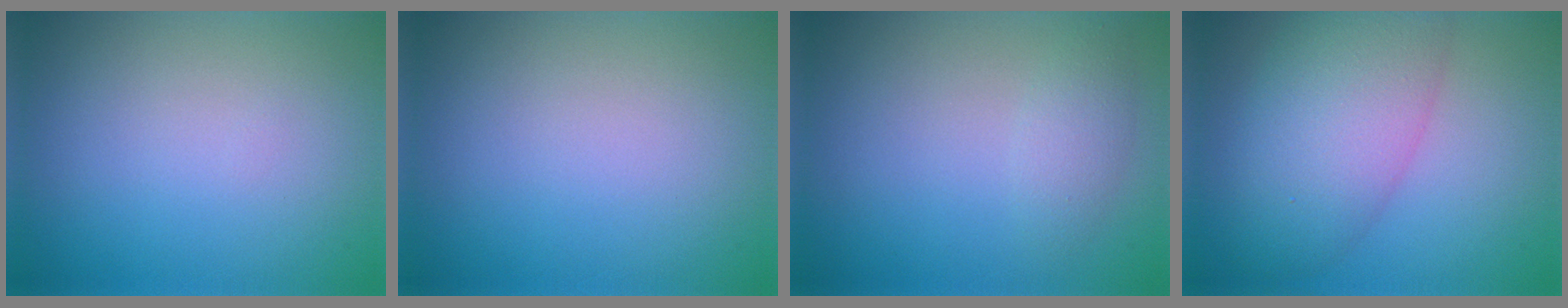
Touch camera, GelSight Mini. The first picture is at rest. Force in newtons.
{"total": 0.0}
{"total": 1.4, "press": 1.4, "slide": 0.1}
{"total": 7.8, "press": 7.8, "slide": 0.3}